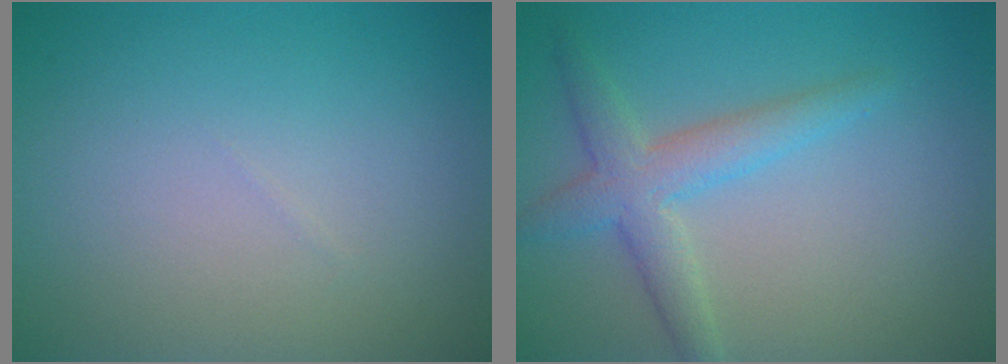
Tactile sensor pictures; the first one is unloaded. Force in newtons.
{"total": 3.5, "press": 3.5, "slide": 0.1}